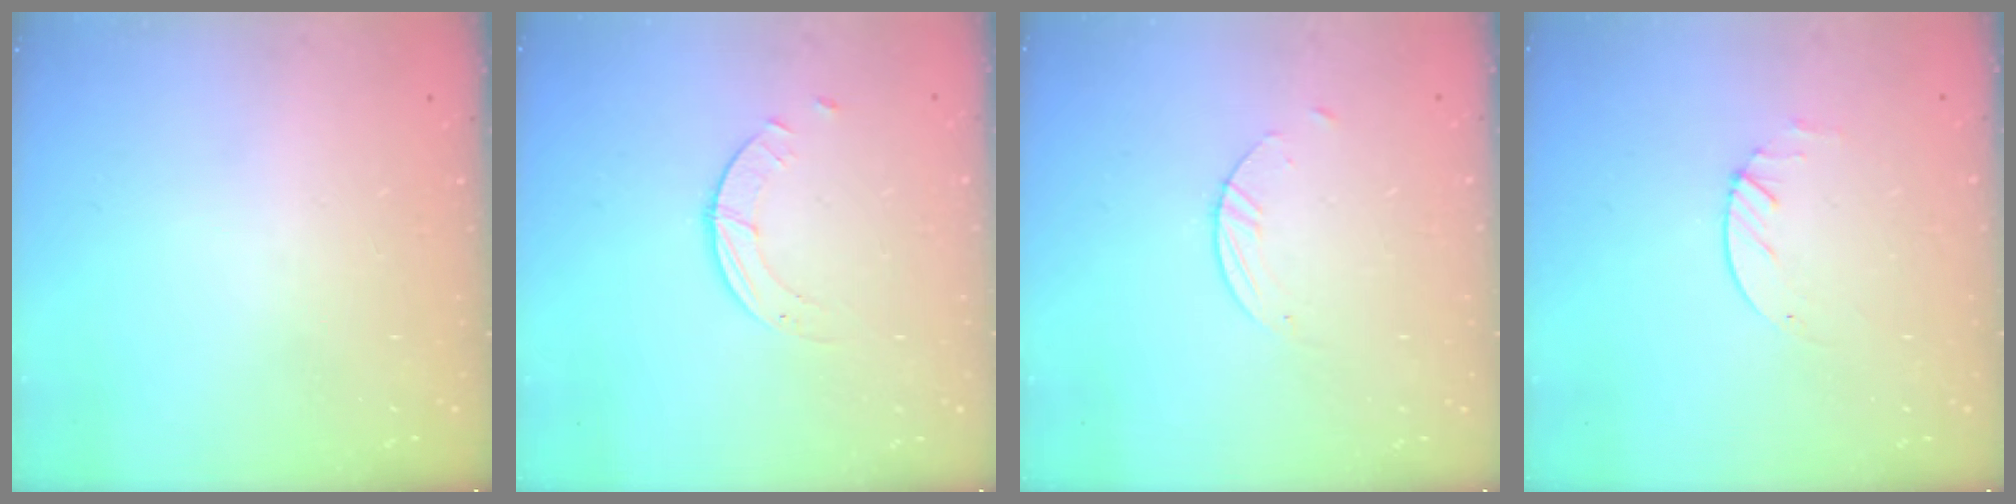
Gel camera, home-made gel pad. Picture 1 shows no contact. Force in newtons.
{"total": 1.4, "press": 1.4, "slide": 0.2}
{"total": 1.5, "press": 1.5, "slide": 0.1}
{"total": 2.0, "press": 2.0, "slide": 0.2}